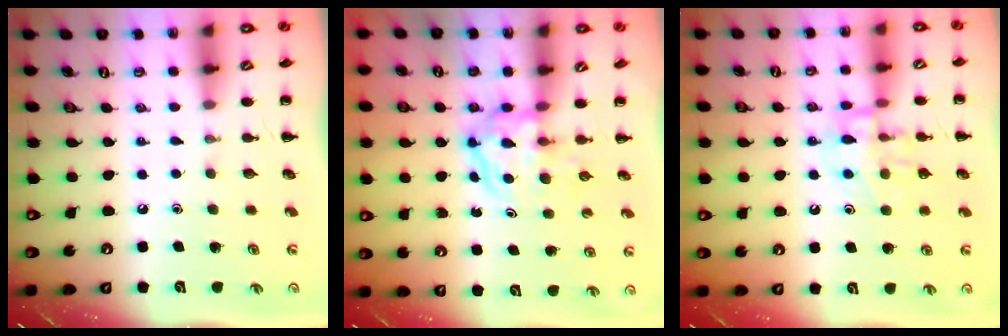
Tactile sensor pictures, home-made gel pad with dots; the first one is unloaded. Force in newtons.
{"total": 3.8, "press": 3.7, "slide": 0.4}
{"total": 13.1, "press": 13.1, "slide": 1.1}